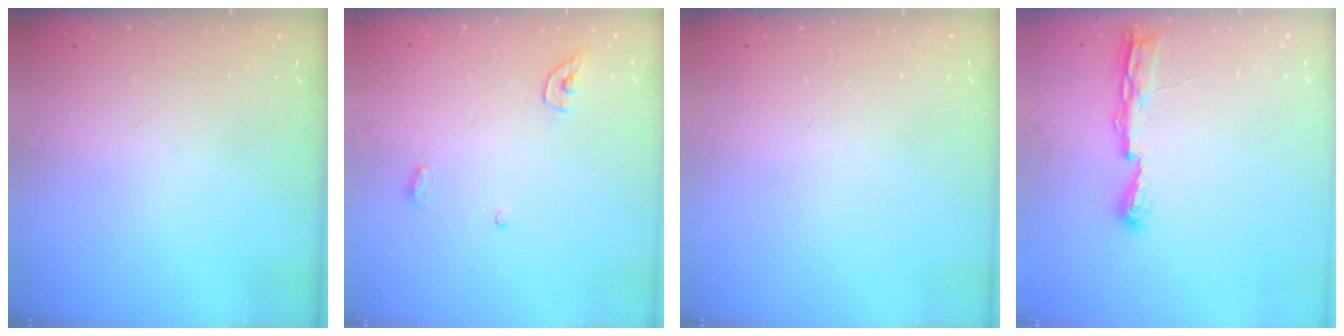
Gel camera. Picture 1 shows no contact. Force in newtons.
{"total": 3.8, "press": 3.7, "slide": 0.3}
{"total": 0.0}
{"total": 7.1, "press": 7.1, "slide": 0.8}